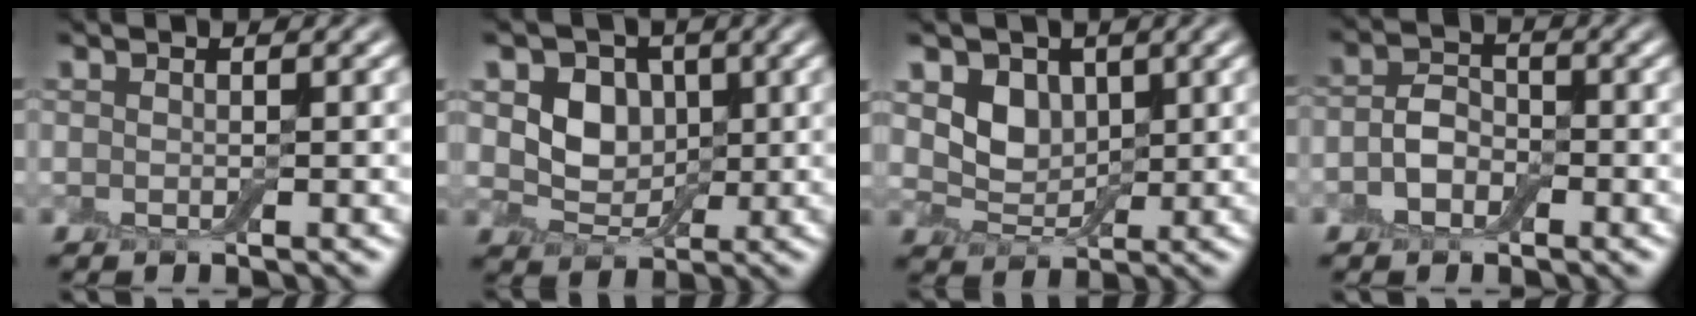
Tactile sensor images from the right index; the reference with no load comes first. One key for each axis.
{"total": 4.4, "fx": 0.6, "fy": 3.7, "fz": 2.4, "tx": -0.044, "ty": -0.008, "tz": 0.000}
{"total": 3.6, "fx": 0.8, "fy": 2.9, "fz": 1.9, "tx": -0.039, "ty": -0.011, "tz": 0.009}
{"total": 2.7, "fx": -1.3, "fy": 2.0, "fz": 1.4, "tx": -0.024, "ty": 0.001, "tz": -0.031}